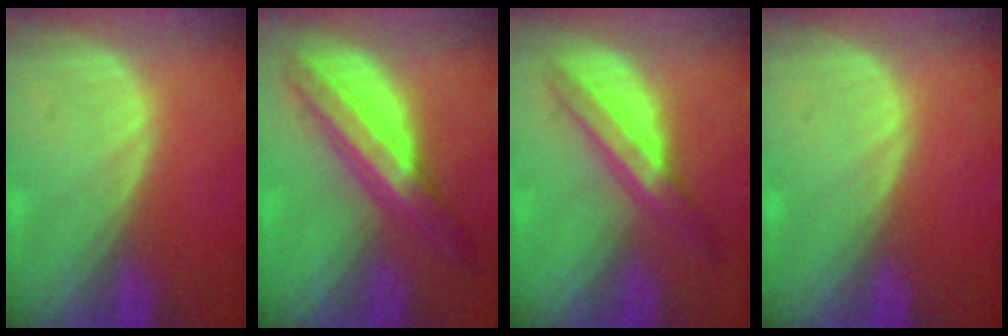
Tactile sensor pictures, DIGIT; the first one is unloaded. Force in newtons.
{"total": 8.1, "press": 8.1, "slide": 0.4}
{"total": 5.8, "press": 5.8, "slide": 0.1}
{"total": 0.0}